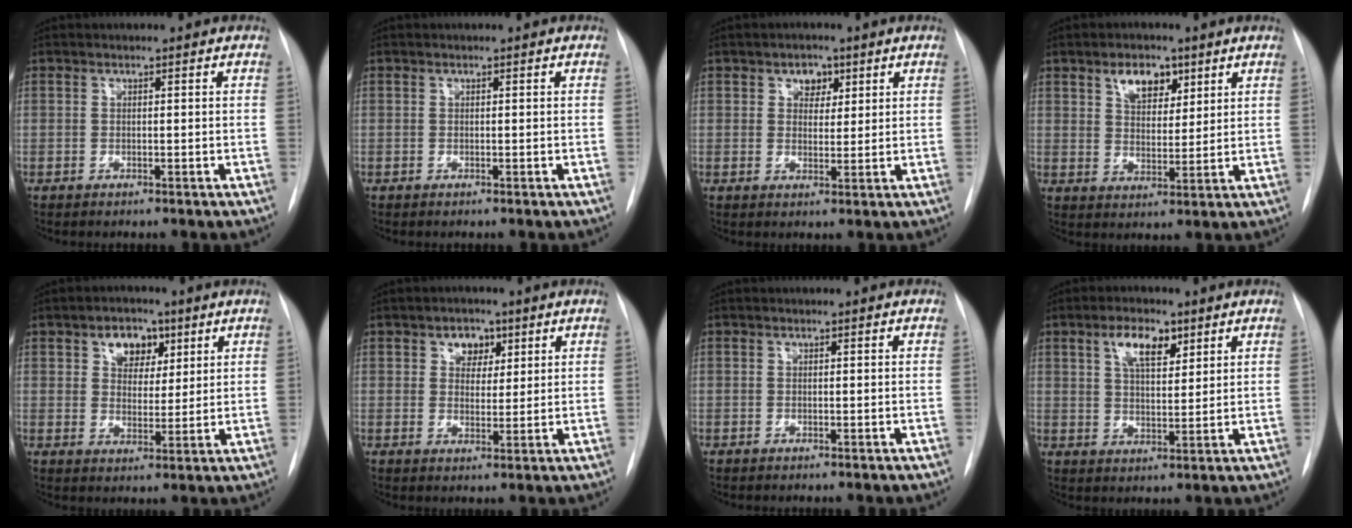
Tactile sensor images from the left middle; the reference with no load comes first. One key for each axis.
{"total": 0.0}
{"total": 3.3, "fx": 1.7, "fy": 2.2, "fz": 1.7, "tx": -0.022, "ty": 0.004, "tz": 0.027}
{"total": 5.9, "fx": 3.4, "fy": 3.3, "fz": 3.6, "tx": -0.061, "ty": 0.005, "tz": 0.061}
{"total": 5.8, "fx": 3.0, "fy": 3.9, "fz": 3.2, "tx": -0.049, "ty": 0.013, "tz": 0.050}
{"total": 4.0, "fx": 2.0, "fy": 2.8, "fz": 2.0, "tx": -0.029, "ty": 0.007, "tz": 0.034}
{"total": 0.0}
{"total": 6.4, "fx": 3.4, "fy": 2.5, "fz": 4.8, "tx": -0.091, "ty": 0.007, "tz": 0.061}